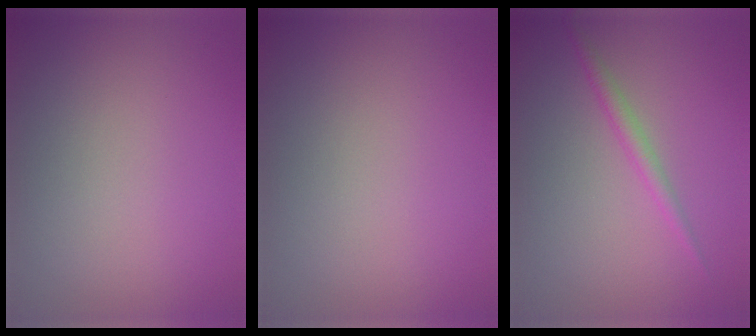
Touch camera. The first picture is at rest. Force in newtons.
{"total": 0.0}
{"total": 1.5, "press": 1.5, "slide": 0.1}